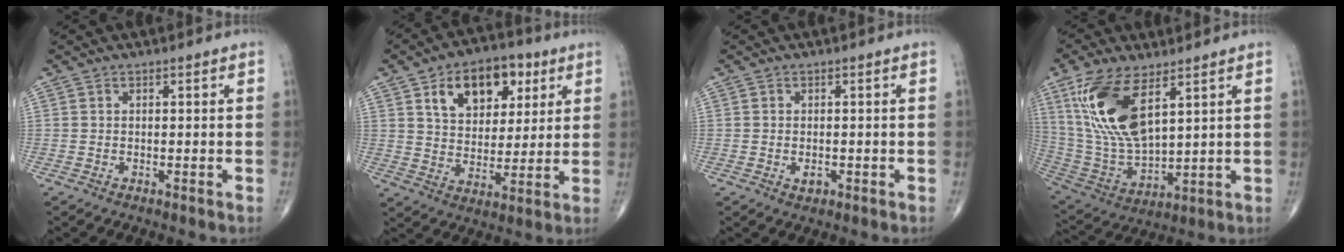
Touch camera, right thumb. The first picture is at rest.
{"total": 15.0, "force": [6.4, 9.7, 9.5], "torque": [-0.104, -0.015, 0.109]}
{"total": 1.8, "force": [-0.5, 1.2, 1.2], "torque": [-0.016, 0.000, -0.005]}
{"total": 17.1, "force": [7.4, 7.3, 13.6], "torque": [-0.273, -0.029, 0.157]}